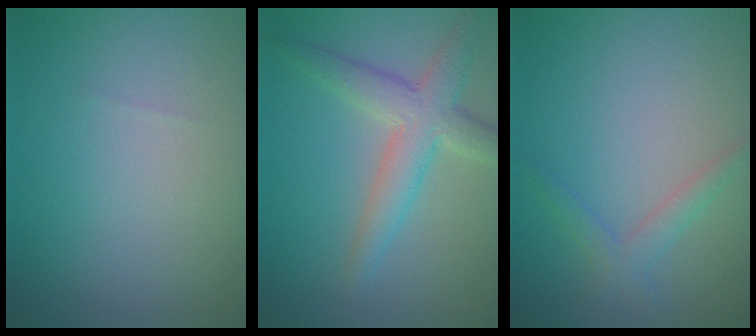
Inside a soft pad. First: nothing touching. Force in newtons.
{"total": 4.3, "press": 4.3, "slide": 0.1}
{"total": 1.8, "press": 1.8, "slide": 0.1}